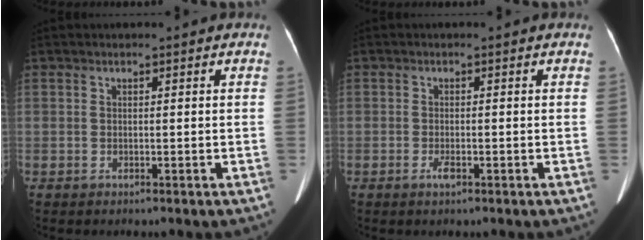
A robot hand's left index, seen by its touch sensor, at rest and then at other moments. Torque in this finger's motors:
{"motor_torque": [0.04, 0.25, 0.03, 0.01]}